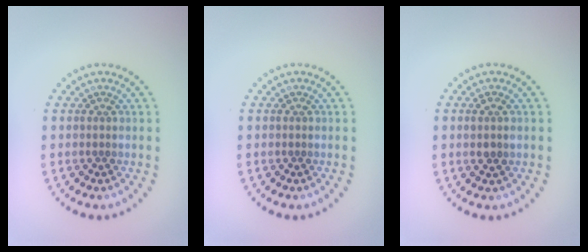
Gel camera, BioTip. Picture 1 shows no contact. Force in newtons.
{"total": 0.0}
{"total": 1.4, "press": 1.4, "slide": 0.4}